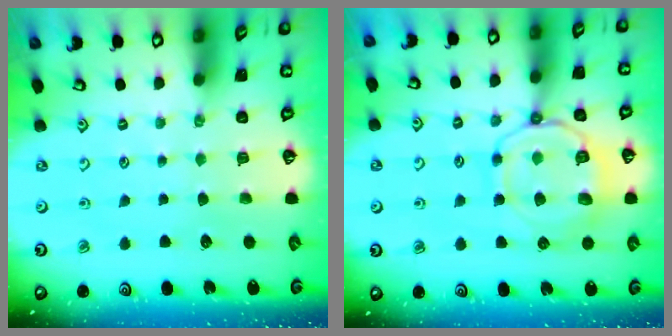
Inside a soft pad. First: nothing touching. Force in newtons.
{"total": 12.3, "press": 12.2, "slide": 1.3}